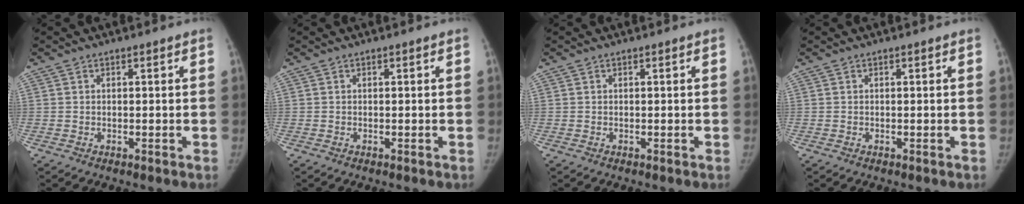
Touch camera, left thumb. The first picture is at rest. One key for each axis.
{"total": 0.0}
{"total": 0.0}
{"total": 0.0}